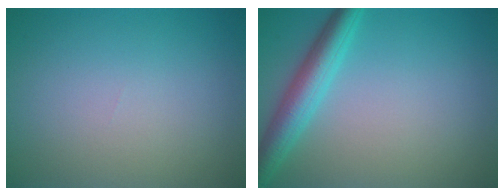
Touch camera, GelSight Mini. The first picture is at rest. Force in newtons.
{"total": 4.3, "press": 4.3, "slide": 0.2}